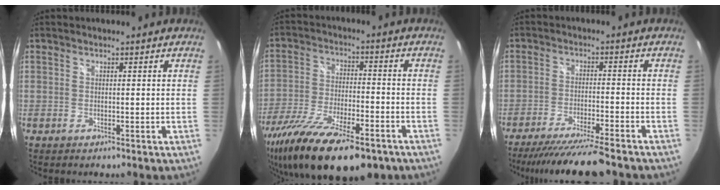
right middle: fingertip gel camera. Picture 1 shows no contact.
{"total": 23.2, "force": [-16.2, 7.3, 14.8], "torque": [-0.291, -0.062, -0.268]}
{"total": 13.9, "force": [-12.3, 0.2, 6.4], "torque": [-0.131, -0.020, -0.198]}